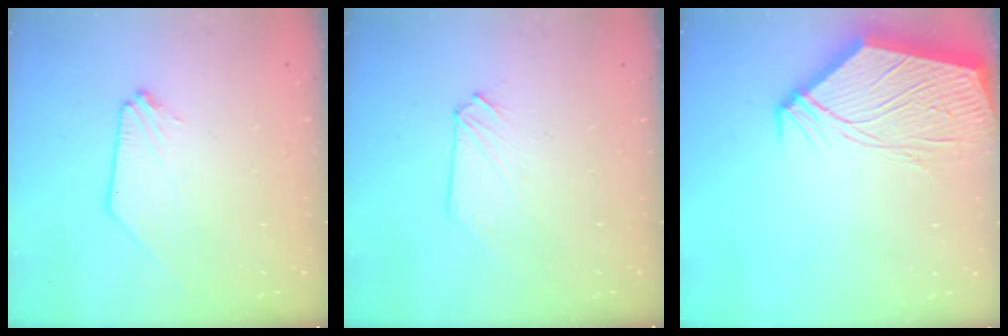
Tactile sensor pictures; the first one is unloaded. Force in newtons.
{"total": 0.8, "press": 0.8, "slide": 0.2}
{"total": 15.9, "press": 15.7, "slide": 2.1}